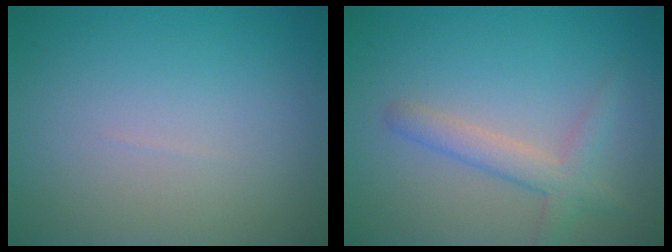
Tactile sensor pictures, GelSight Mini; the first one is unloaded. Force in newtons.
{"total": 2.7, "press": 2.7, "slide": 0.1}